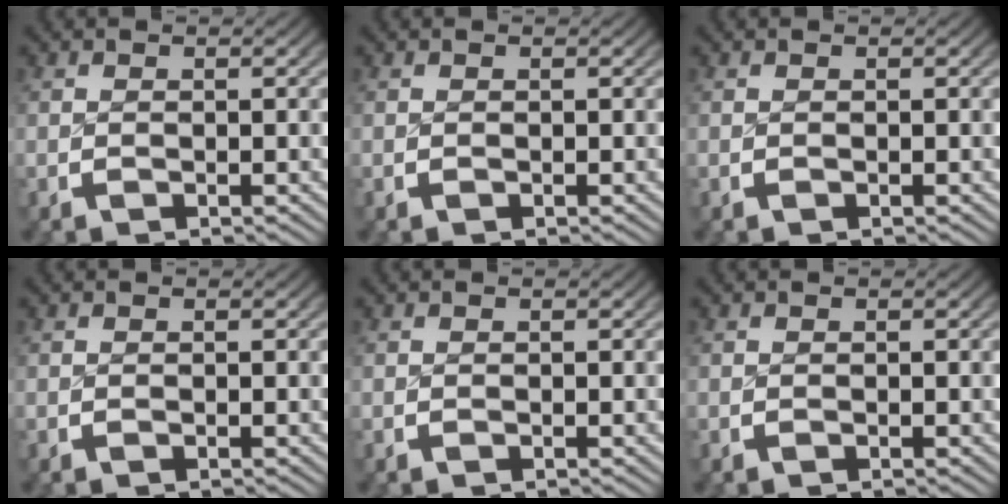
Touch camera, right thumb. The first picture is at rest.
{"total": 0.0}
{"total": 0.0}
{"total": 0.0}
{"total": 0.0}
{"total": 0.0}